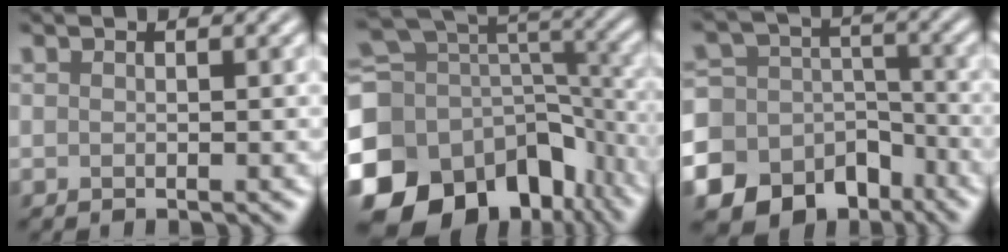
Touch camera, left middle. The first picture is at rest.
{"total": 16.4, "force": [-7.9, 11.7, 8.4], "torque": [-0.226, -0.012, -0.125]}
{"total": 17.0, "force": [-10.2, 13.0, 3.9], "torque": [-0.088, -0.062, -0.154]}